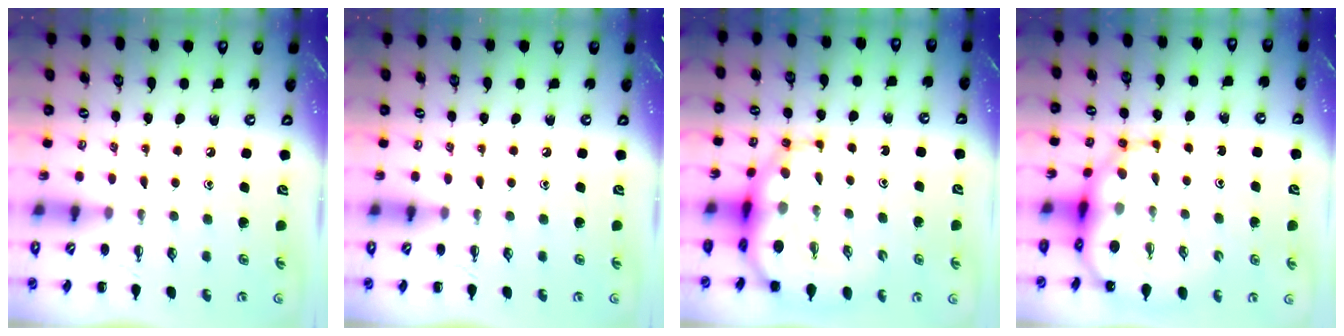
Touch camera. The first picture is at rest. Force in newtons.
{"total": 0.0}
{"total": 8.9, "press": 8.5, "slide": 2.5}
{"total": 9.7, "press": 9.2, "slide": 3.1}